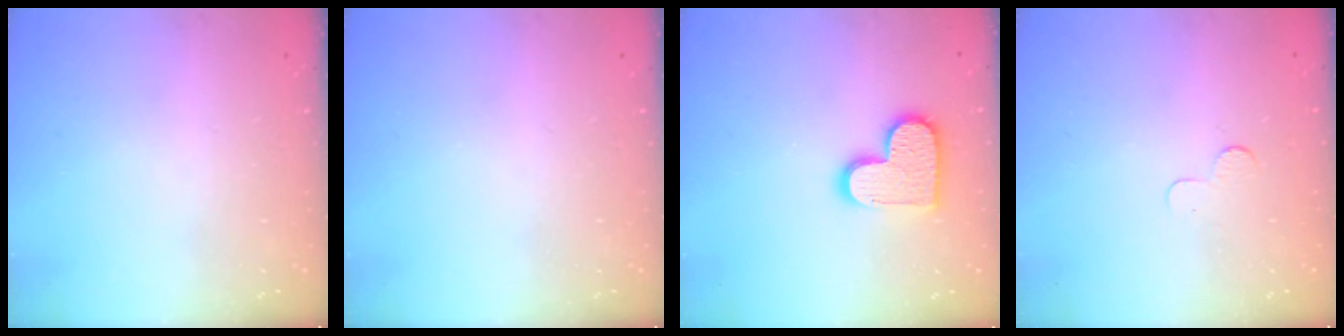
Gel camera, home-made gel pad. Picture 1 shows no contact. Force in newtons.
{"total": 0.0}
{"total": 13.0, "press": 13.0, "slide": 1.0}
{"total": 2.5, "press": 2.5, "slide": 0.2}